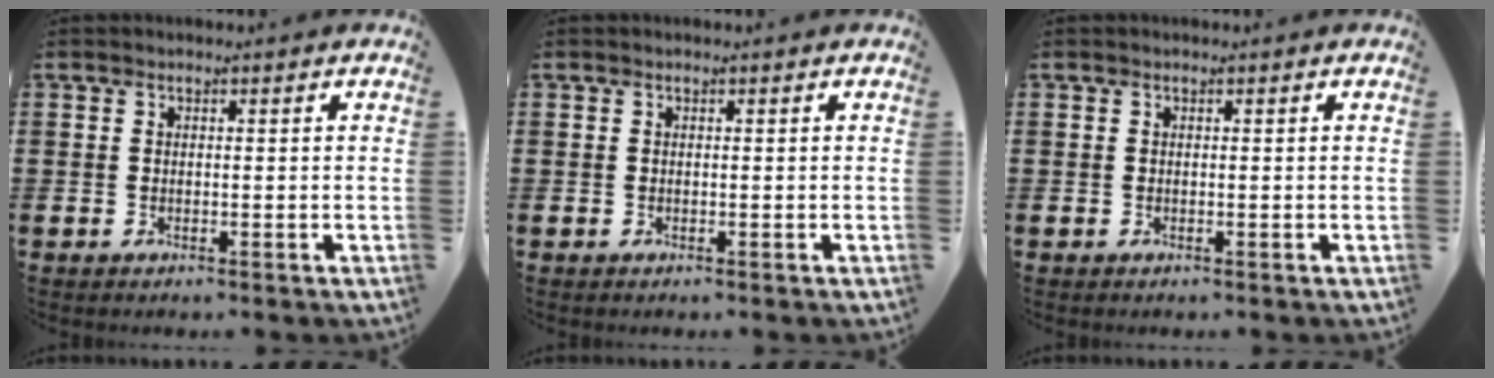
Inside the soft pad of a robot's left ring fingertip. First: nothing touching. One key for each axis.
{"total": 0.0}
{"total": 0.0}